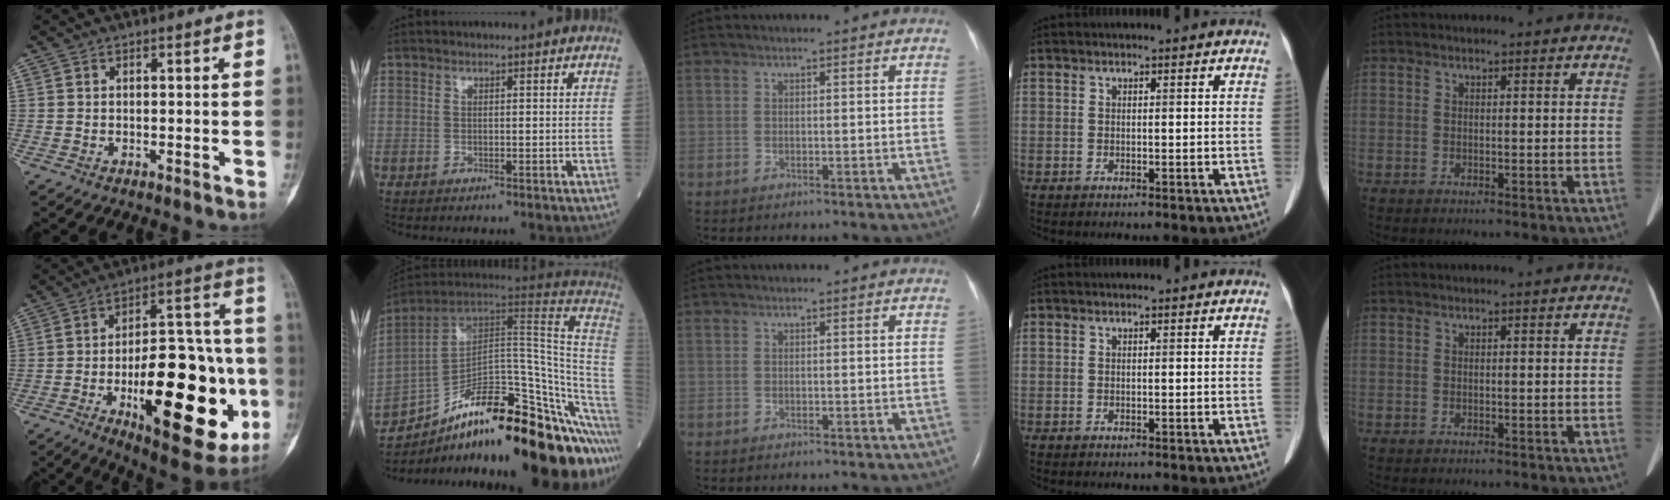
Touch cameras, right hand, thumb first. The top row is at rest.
{"thumb": {"total": 31.0, "force": [-8.5, 12.8, 26.9], "torque": [-0.353, 0.014, -0.107]}, "index": {"total": 30.3, "force": [-16.5, 6.6, 24.5], "torque": [-0.250, 0.028, -0.243]}}